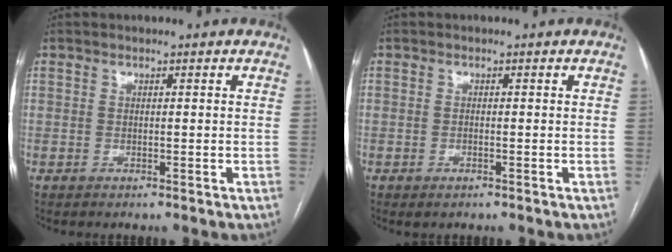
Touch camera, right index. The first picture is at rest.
{"total": 0.9, "force": [-0.6, 0.3, 0.7], "torque": [-0.014, -0.003, -0.005]}